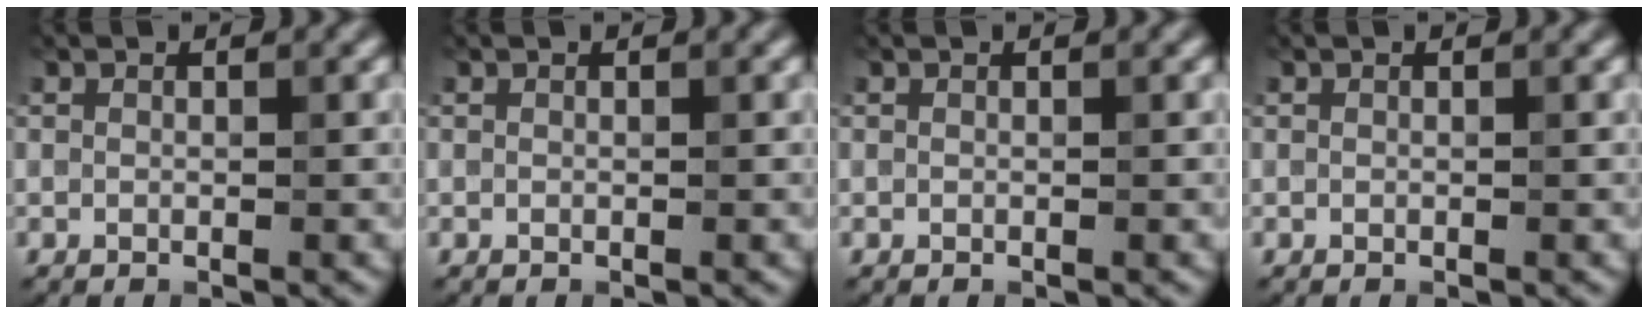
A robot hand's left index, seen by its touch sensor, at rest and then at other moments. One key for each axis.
{"total": 0.0}
{"total": 0.0}
{"total": 0.0}